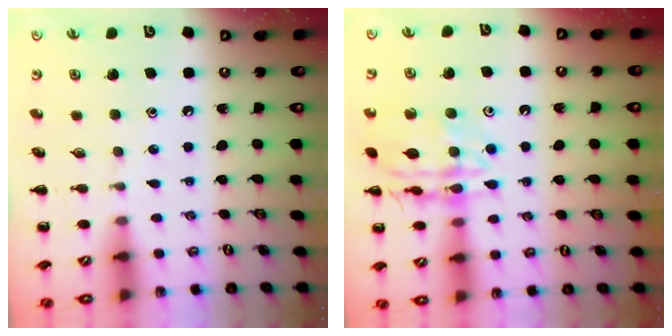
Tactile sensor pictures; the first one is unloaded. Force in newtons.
{"total": 14.8, "press": 14.7, "slide": 1.4}